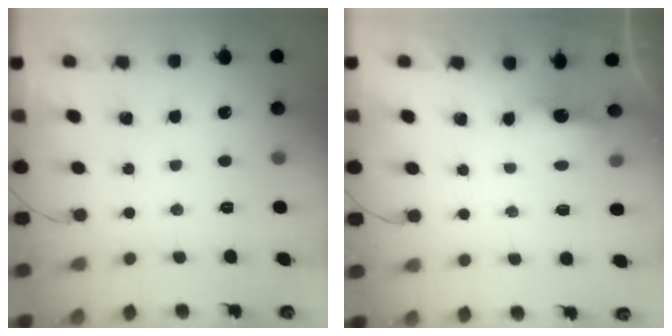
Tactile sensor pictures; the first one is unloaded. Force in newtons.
{"total": 6.4, "press": 4.0, "slide": 5.0}